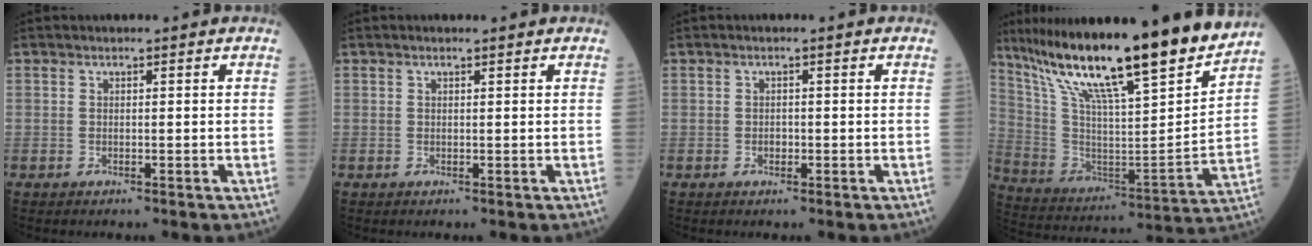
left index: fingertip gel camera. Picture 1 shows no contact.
{"total": 0.6, "force": [0.4, 0.0, 0.3], "torque": [-0.012, 0.003, 0.007]}
{"total": 0.8, "force": [-0.3, 0.6, 0.6], "torque": [-0.010, 0.001, -0.006]}
{"total": 24.9, "force": [19.9, 1.3, 14.9], "torque": [-0.262, -0.023, 0.328]}